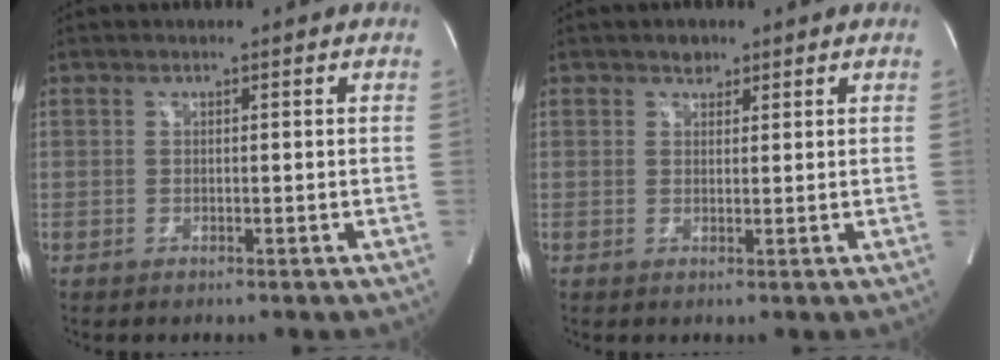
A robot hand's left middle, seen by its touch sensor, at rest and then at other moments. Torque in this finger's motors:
{"motor_torque": [0.02, -0.01, -0.07, 0.00]}